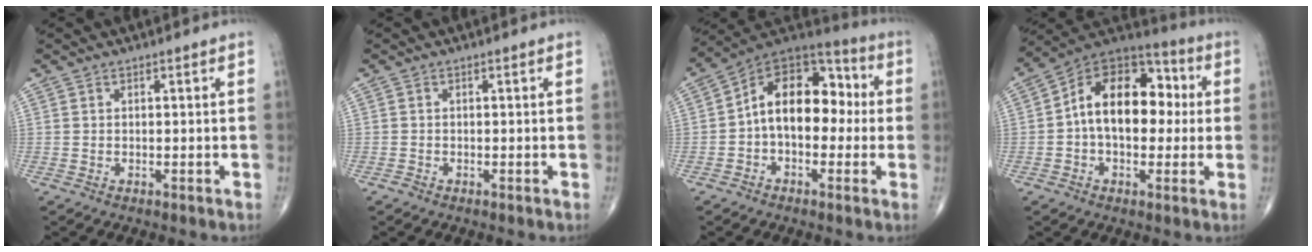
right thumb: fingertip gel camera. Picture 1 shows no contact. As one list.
[{"total": 0.5, "force": [-0.4, 0.3, 0.1], "torque": [-0.005, 0.000, -0.011]}, {"total": 15.9, "force": [-0.1, 10.2, 12.2], "torque": [-0.152, 0.051, -0.016]}, {"total": 17.5, "force": [1.2, 11.1, 13.5], "torque": [-0.176, 0.042, 0.007]}]